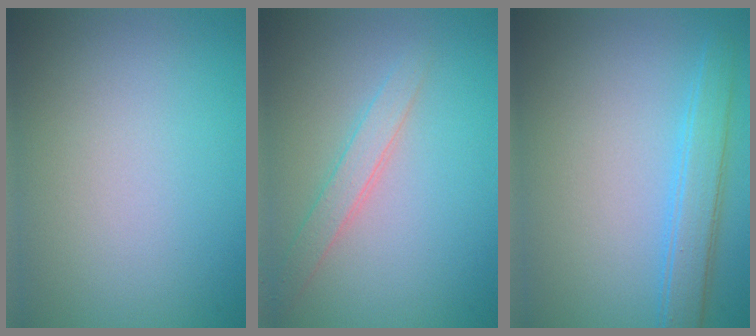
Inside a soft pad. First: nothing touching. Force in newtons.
{"total": 2.0, "press": 2.0, "slide": 0.1}
{"total": 2.4, "press": 2.4, "slide": 0.2}